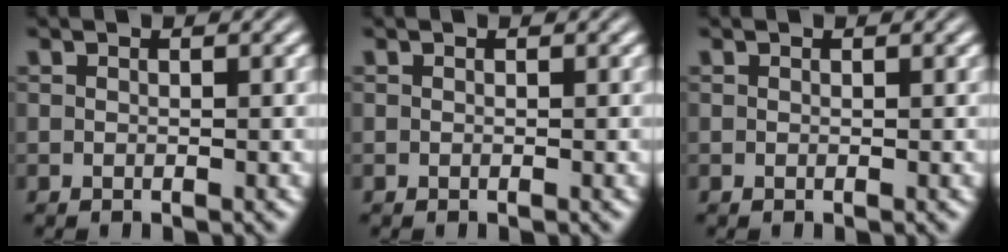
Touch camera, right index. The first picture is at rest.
{"total": 0.0}
{"total": 0.0}